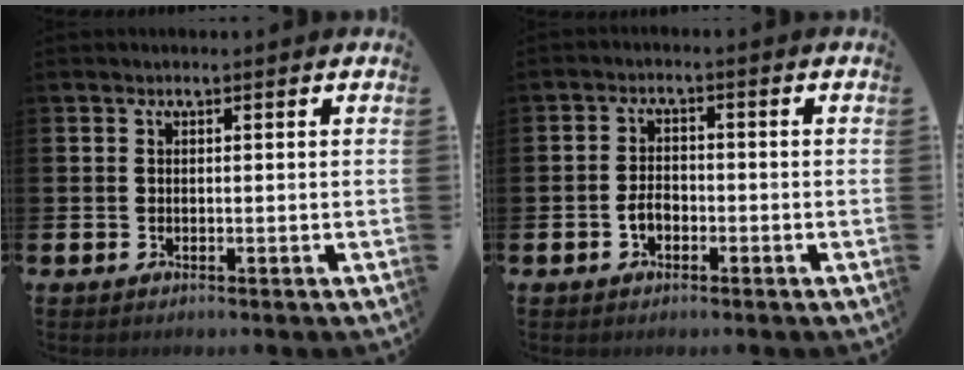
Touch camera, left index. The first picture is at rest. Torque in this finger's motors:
{"motor_torque": [0.45, 0.04, 0.06, 0.08]}